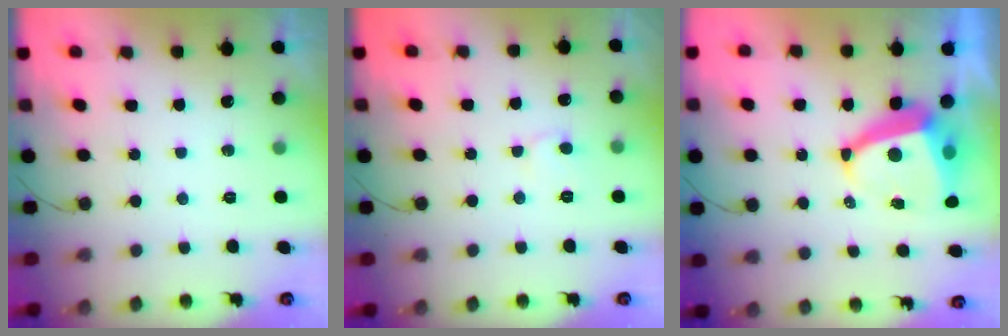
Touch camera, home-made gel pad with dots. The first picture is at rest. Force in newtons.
{"total": 5.8, "press": 5.8, "slide": 0.4}
{"total": 9.6, "press": 9.5, "slide": 1.1}